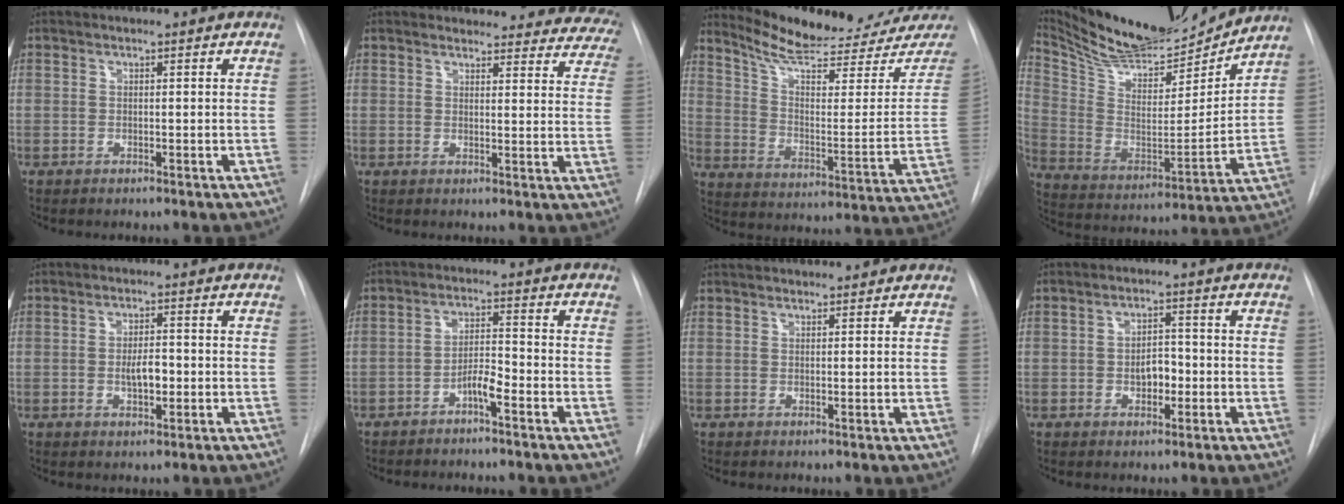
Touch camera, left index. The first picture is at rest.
{"total": 20.7, "force": [19.5, 5.9, 3.5], "torque": [-0.026, -0.065, 0.196]}
{"total": 21.9, "force": [20.4, 2.5, 7.4], "torque": [-0.108, -0.077, 0.277]}
{"total": 21.3, "force": [19.8, 3.3, 7.2], "torque": [-0.139, -0.022, 0.322]}
{"total": 3.5, "force": [-0.9, 1.3, 3.1], "torque": [-0.051, -0.001, -0.012]}
{"total": 3.6, "force": [-2.6, 0.4, 2.5], "torque": [-0.044, 0.005, -0.046]}
{"total": 5.8, "force": [5.3, 1.0, 1.9], "torque": [-0.025, 0.035, 0.074]}
{"total": 3.5, "force": [-1.2, 2.0, 2.6], "torque": [-0.036, 0.005, -0.015]}